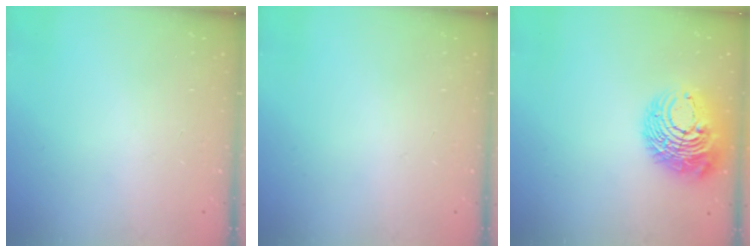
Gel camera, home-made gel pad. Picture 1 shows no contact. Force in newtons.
{"total": 0.0}
{"total": 13.5, "press": 13.4, "slide": 1.3}